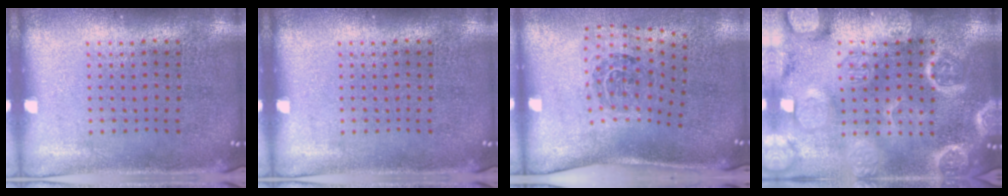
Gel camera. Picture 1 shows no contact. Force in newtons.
{"total": 0.0}
{"total": 1.7, "press": 1.1, "slide": 1.2}
{"total": 6.0, "press": 5.9, "slide": 0.7}